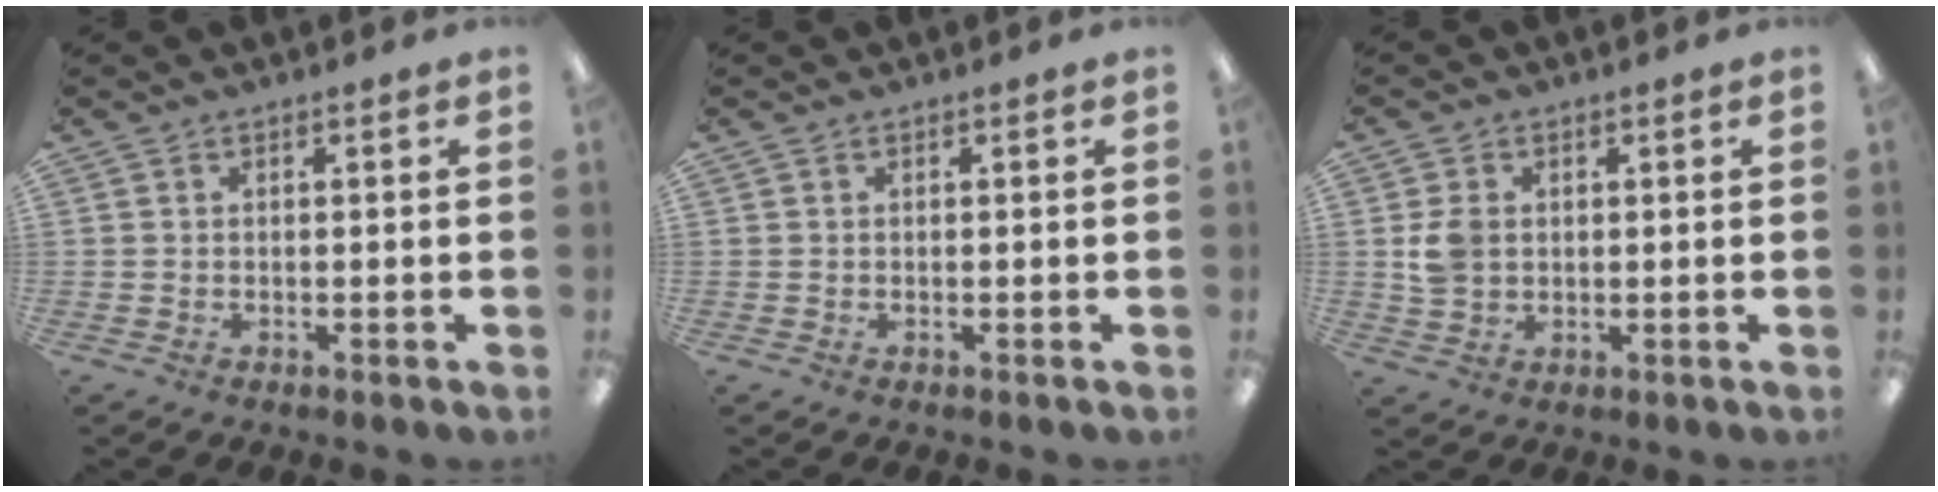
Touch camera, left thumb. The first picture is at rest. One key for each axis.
{"total": 0.0}
{"total": 5.2, "fx": 1.0, "fy": 4.4, "fz": 2.7, "tx": -0.040, "ty": 0.003, "tz": 0.019}